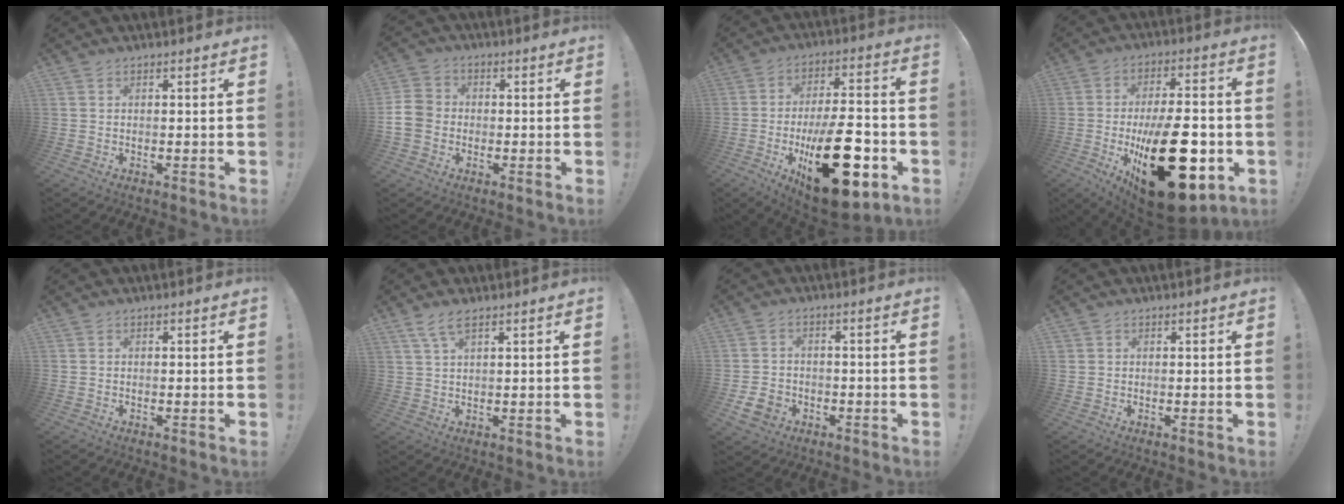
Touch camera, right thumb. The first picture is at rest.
{"total": 8.3, "force": [-1.7, 7.2, 3.8], "torque": [-0.081, 0.022, -0.028]}
{"total": 26.5, "force": [-8.1, 12.2, 22.1], "torque": [-0.354, 0.051, -0.109]}
{"total": 31.7, "force": [-8.1, 14.8, 26.8], "torque": [-0.427, 0.037, -0.101]}
{"total": 0.0}
{"total": 4.3, "force": [2.8, 1.0, 3.1], "torque": [-0.063, -0.006, 0.052]}
{"total": 7.4, "force": [-3.5, 5.6, 3.3], "torque": [-0.062, 0.023, -0.062]}
{"total": 0.8, "force": [0.4, 0.7, 0.1], "torque": [-0.001, 0.002, 0.007]}